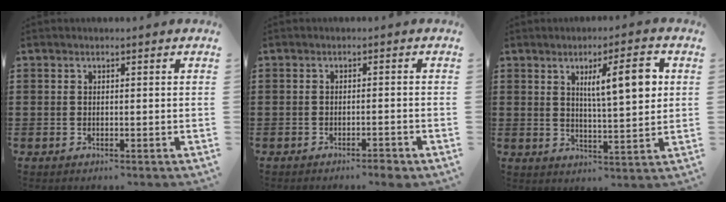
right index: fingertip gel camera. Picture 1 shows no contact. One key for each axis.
{"total": 2.1, "fx": -1.9, "fy": -0.1, "fz": 1.0, "tx": -0.017, "ty": 0.000, "tz": -0.037}
{"total": 8.3, "fx": 2.6, "fy": 1.7, "fz": 7.7, "tx": -0.126, "ty": -0.004, "tz": 0.036}